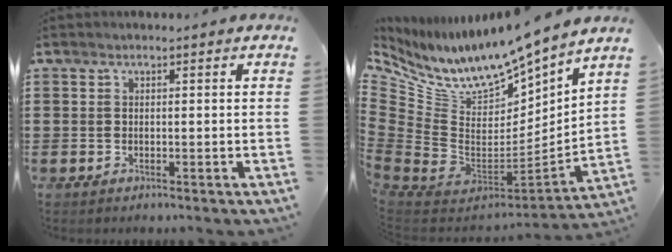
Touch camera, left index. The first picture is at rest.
{"total": 11.1, "force": [9.8, 3.6, 3.7], "torque": [-0.114, -0.090, 0.173]}